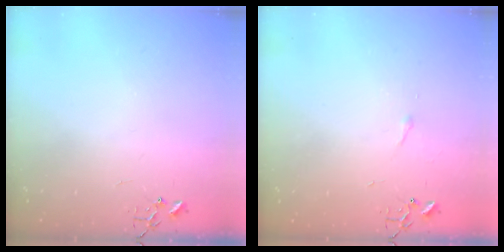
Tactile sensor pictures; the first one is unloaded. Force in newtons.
{"total": 2.9, "press": 2.9, "slide": 0.5}